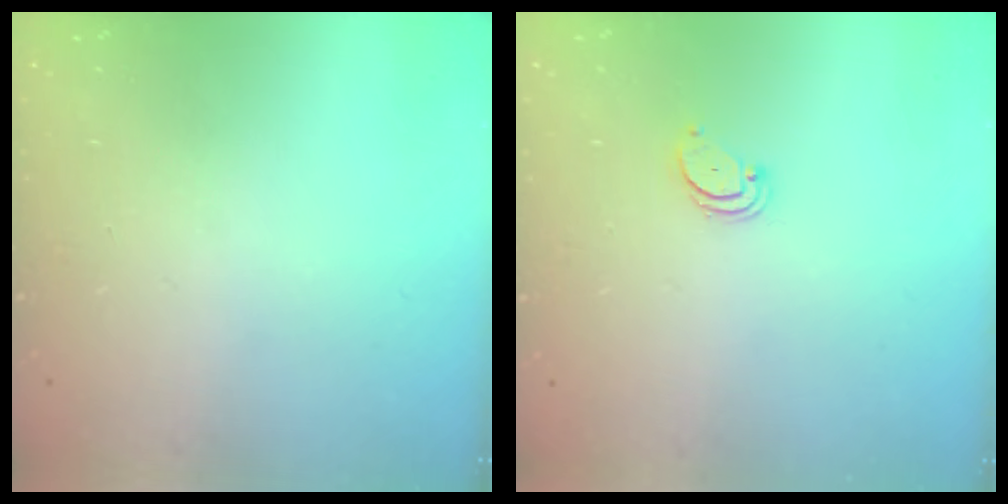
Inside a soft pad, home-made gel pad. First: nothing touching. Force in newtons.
{"total": 1.8, "press": 1.8, "slide": 0.2}